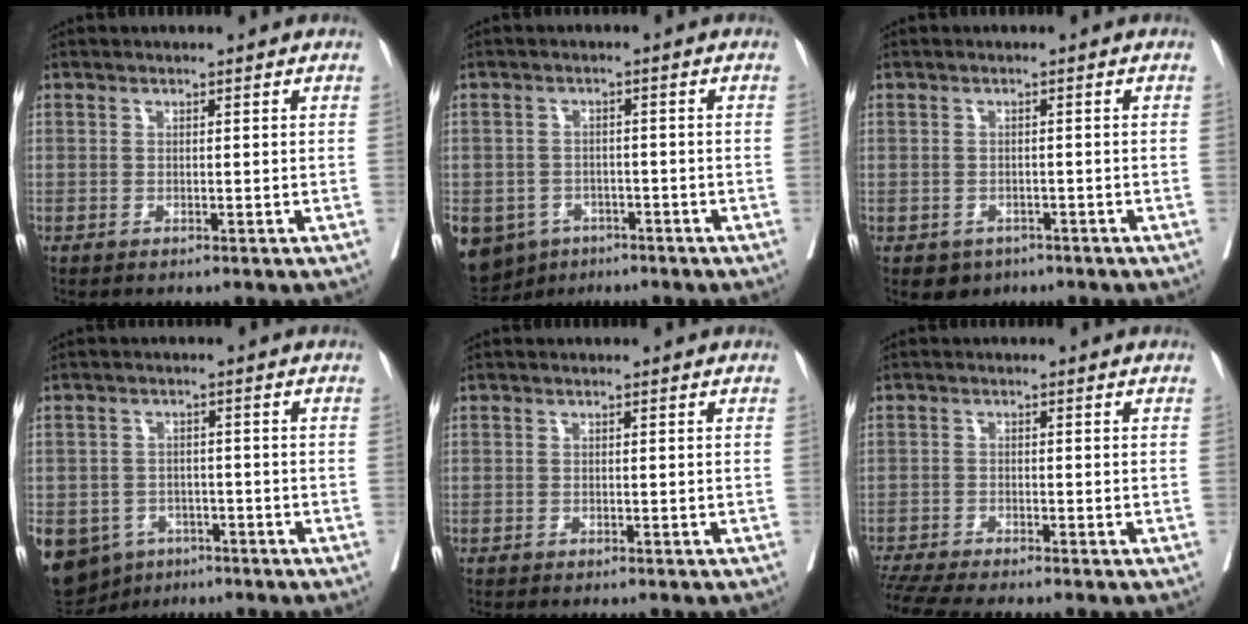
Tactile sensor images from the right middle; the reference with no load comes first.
{"total": 11.2, "force": [-6.5, 8.5, 3.3], "torque": [-0.093, -0.005, -0.089]}
{"total": 3.1, "force": [-1.9, 2.4, 0.6], "torque": [-0.006, 0.005, -0.022]}
{"total": 14.9, "force": [-7.5, 11.7, 5.4], "torque": [-0.155, 0.002, -0.098]}
{"total": 2.5, "force": [-2.2, 0.4, 1.0], "torque": [-0.012, -0.004, -0.029]}
{"total": 8.2, "force": [-6.6, 3.6, 3.2], "torque": [-0.060, -0.004, -0.089]}